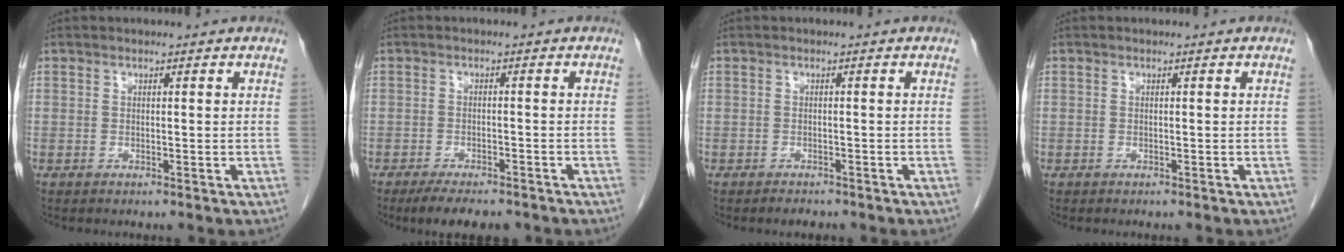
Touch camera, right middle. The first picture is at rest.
{"total": 7.3, "force": [-5.9, 2.1, 3.8], "torque": [-0.051, -0.007, -0.087]}
{"total": 1.5, "force": [-1.3, 0.5, 0.5], "torque": [-0.012, -0.002, -0.016]}
{"total": 0.0}